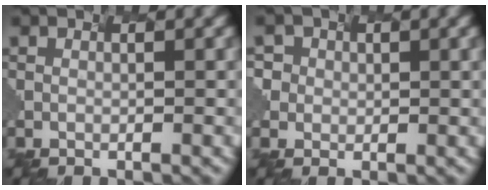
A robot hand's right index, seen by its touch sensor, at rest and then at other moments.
{"total": 1.4, "force": [0.2, 0.9, -1.0], "torque": [0.000, 0.003, 0.016]}